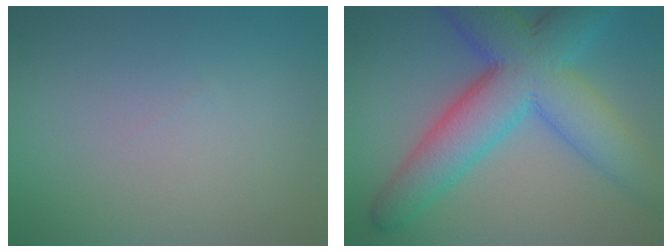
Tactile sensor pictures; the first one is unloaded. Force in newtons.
{"total": 10.8, "press": 10.8, "slide": 0.1}